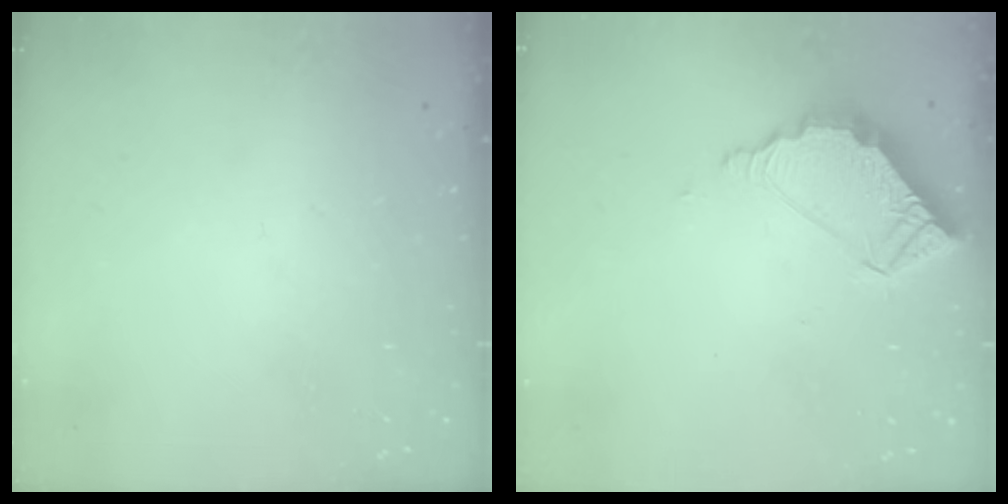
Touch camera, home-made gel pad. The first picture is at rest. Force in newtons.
{"total": 5.8, "press": 5.8, "slide": 0.3}